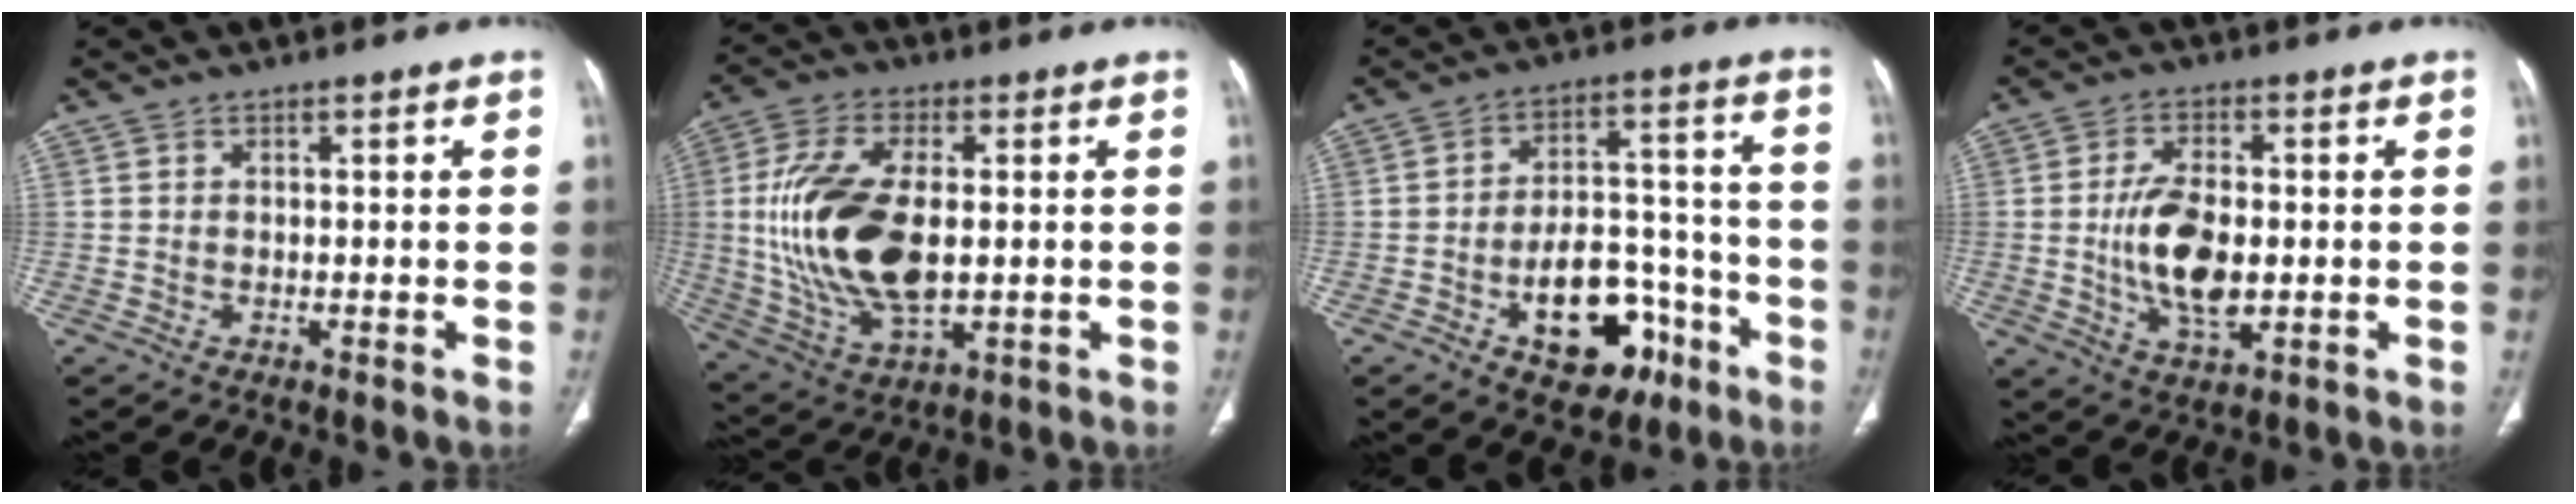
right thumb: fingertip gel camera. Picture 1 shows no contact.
{"total": 18.6, "force": [0.5, 9.5, 16.0], "torque": [-0.327, -0.009, 0.017]}
{"total": 14.9, "force": [-6.9, 8.8, 9.7], "torque": [-0.106, 0.057, -0.092]}
{"total": 10.4, "force": [-0.8, 5.3, 9.0], "torque": [-0.167, -0.003, -0.011]}